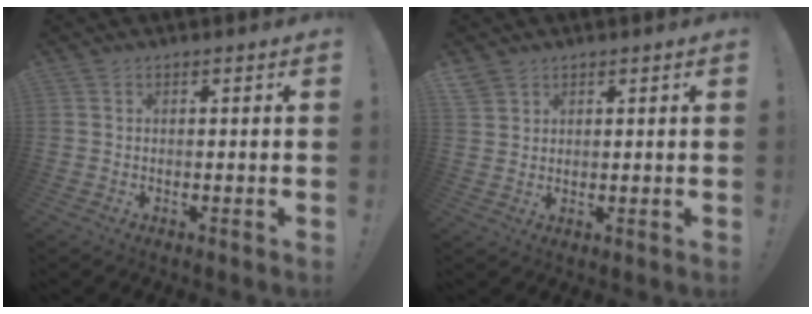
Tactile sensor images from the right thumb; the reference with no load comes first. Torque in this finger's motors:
{"motor_torque": [-0.43, 0.76, -0.10, 0.20, 0.03]}